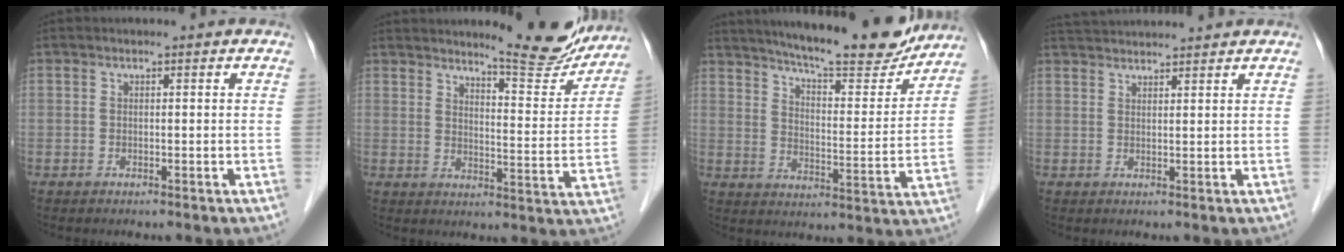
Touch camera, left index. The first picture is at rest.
{"total": 11.6, "force": [10.8, 1.2, 3.9], "torque": [-0.046, -0.034, 0.136]}
{"total": 19.2, "force": [17.1, 2.6, 8.3], "torque": [-0.125, -0.018, 0.233]}
{"total": 7.5, "force": [7.2, -0.2, 2.0], "torque": [-0.038, 0.040, 0.112]}